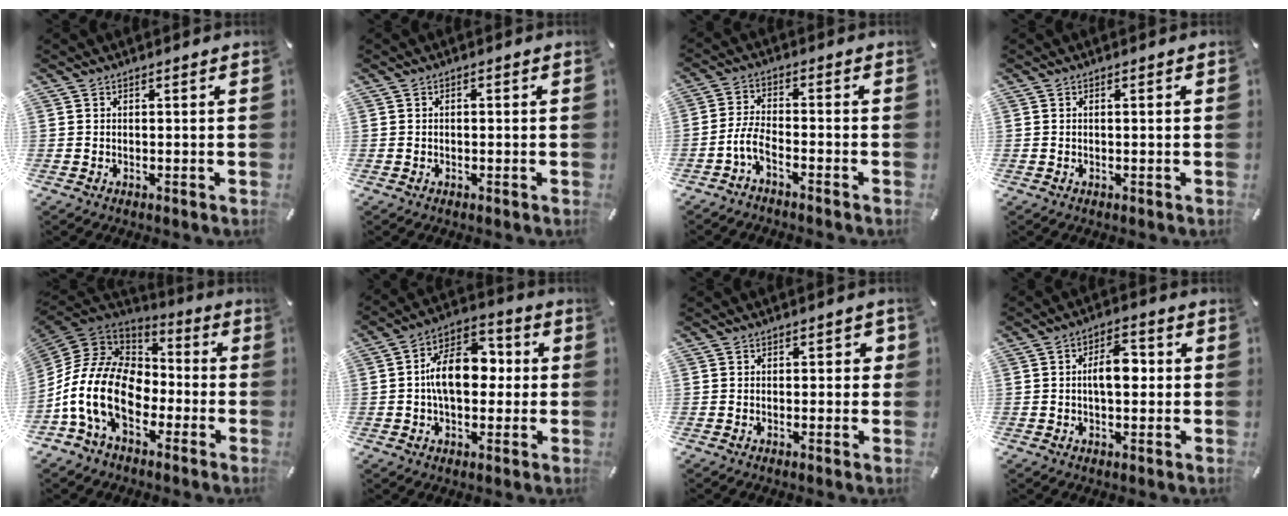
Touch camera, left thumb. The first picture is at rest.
{"total": 0.6, "force": [-0.1, 0.4, 0.5], "torque": [-0.010, 0.001, -0.003]}
{"total": 5.6, "force": [-3.4, 2.1, 3.9], "torque": [-0.092, 0.006, -0.067]}
{"total": 1.0, "force": [-0.1, 0.3, 0.9], "torque": [-0.017, 0.000, -0.002]}
{"total": 19.4, "force": [-6.8, 13.2, 12.5], "torque": [-0.280, 0.025, -0.118]}
{"total": 13.8, "force": [0.0, 8.6, 10.7], "torque": [-0.175, 0.007, 0.001]}
{"total": 2.1, "force": [-0.3, 1.3, 1.6], "torque": [-0.022, 0.005, -0.010]}
{"total": 7.2, "force": [0.2, 3.9, 6.1], "torque": [-0.090, 0.006, -0.003]}